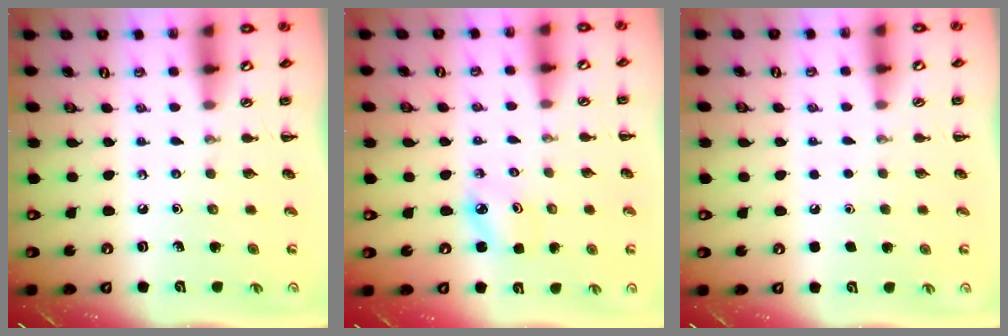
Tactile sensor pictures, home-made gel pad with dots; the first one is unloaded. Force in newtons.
{"total": 2.8, "press": 2.7, "slide": 0.4}
{"total": 1.7, "press": 1.7, "slide": 0.1}